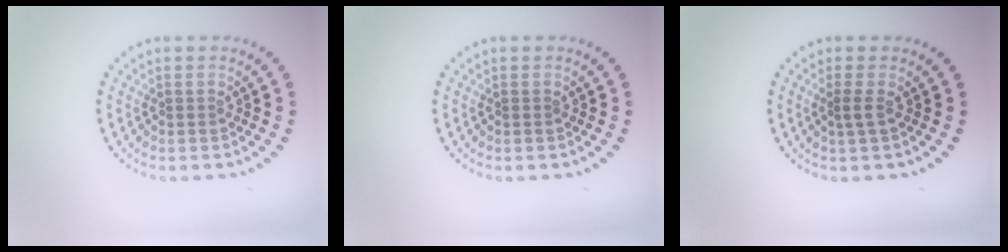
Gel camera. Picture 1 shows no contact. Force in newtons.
{"total": 0.0}
{"total": 1.0, "press": 0.8, "slide": 0.5}